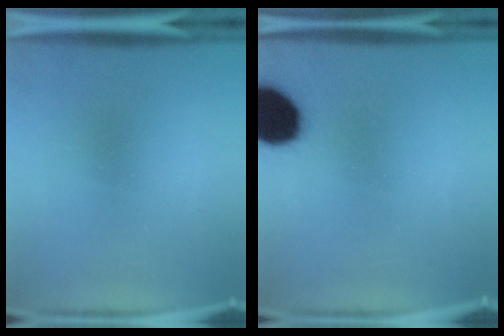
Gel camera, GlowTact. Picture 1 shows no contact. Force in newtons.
{"total": 16.2}